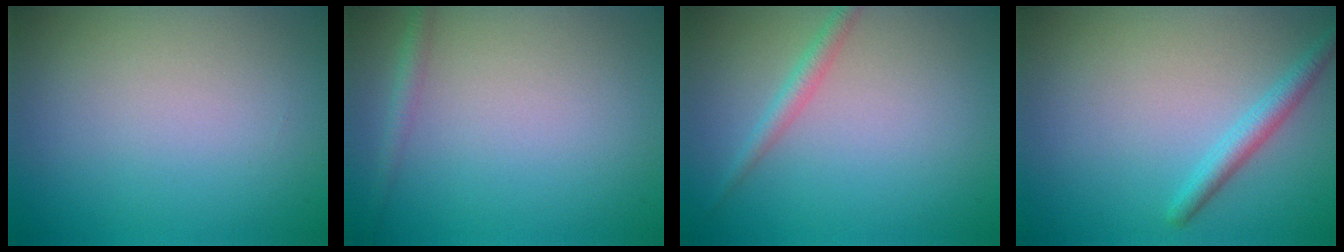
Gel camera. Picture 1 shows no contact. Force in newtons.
{"total": 1.3, "press": 1.3, "slide": 0.1}
{"total": 1.7, "press": 1.7, "slide": 0.1}
{"total": 2.1, "press": 2.1, "slide": 0.2}